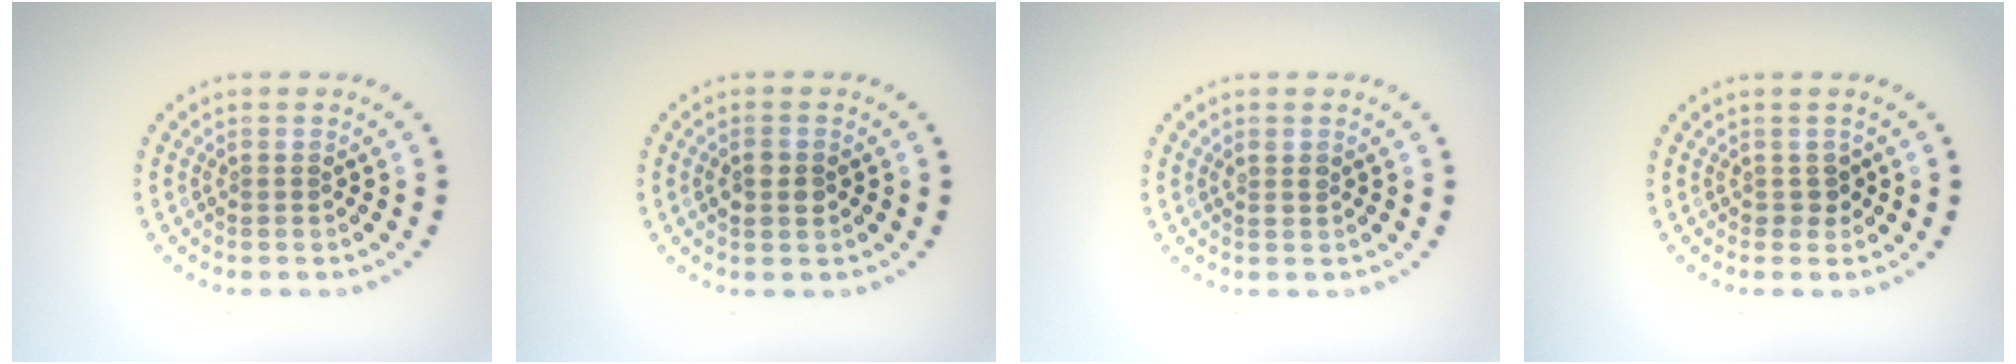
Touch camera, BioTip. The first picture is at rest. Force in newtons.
{"total": 1.7, "press": 1.7, "slide": 0.1}
{"total": 0.9, "press": 0.8, "slide": 0.5}
{"total": 1.1, "press": 0.9, "slide": 0.6}